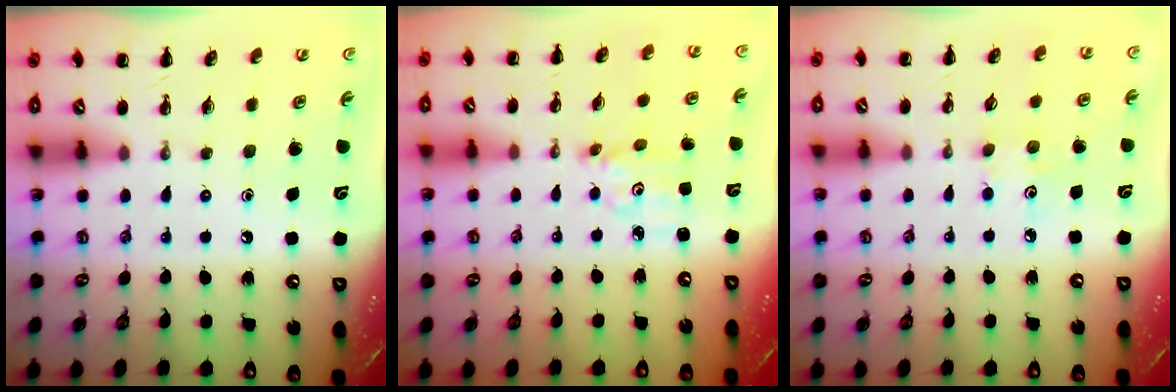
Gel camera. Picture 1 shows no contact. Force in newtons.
{"total": 2.7, "press": 2.7, "slide": 0.3}
{"total": 3.7, "press": 3.6, "slide": 0.9}